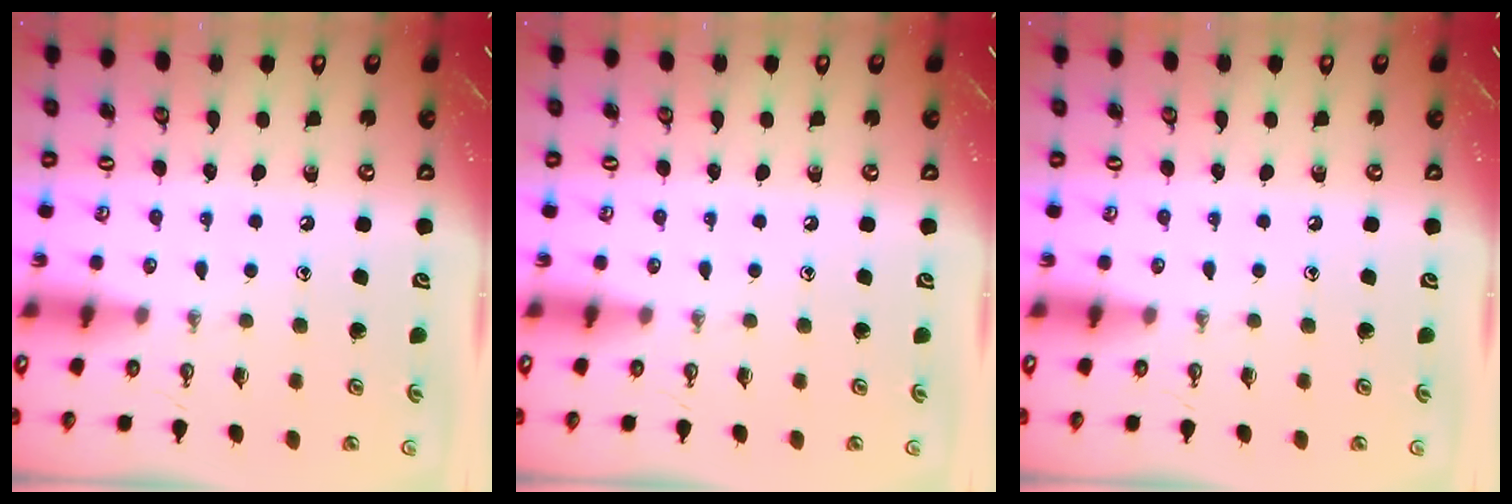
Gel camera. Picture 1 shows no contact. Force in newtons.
{"total": 0.0}
{"total": 0.0}